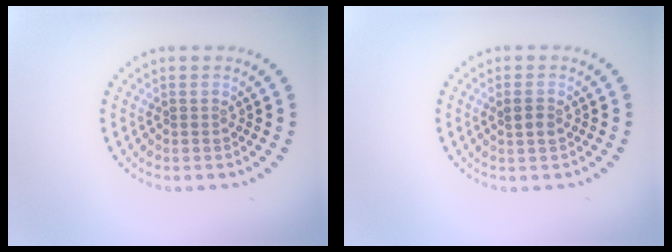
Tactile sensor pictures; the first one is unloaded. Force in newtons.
{"total": 1.3, "press": 1.2, "slide": 0.4}